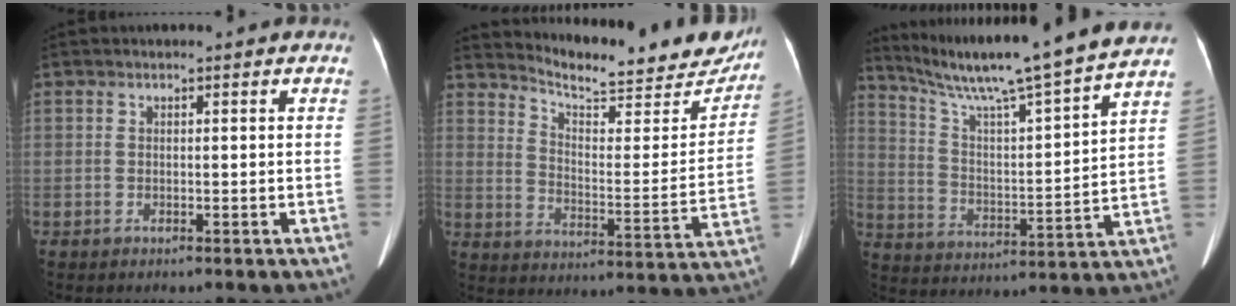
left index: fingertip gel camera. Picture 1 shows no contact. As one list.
[{"total": 20.3, "force": [18.6, 4.2, 6.9], "torque": [-0.092, -0.042, 0.241]}, {"total": 20.6, "force": [17.9, -1.6, 10.0], "torque": [-0.175, -0.022, 0.270]}]